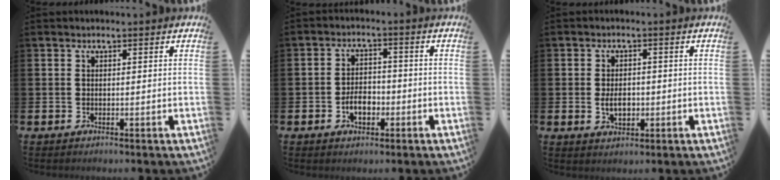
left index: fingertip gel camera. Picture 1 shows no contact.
{"total": 3.9, "force": [-1.4, 2.4, 2.7], "torque": [-0.039, 0.000, -0.030]}
{"total": 3.1, "force": [-0.3, 2.0, 2.4], "torque": [-0.028, -0.003, -0.011]}